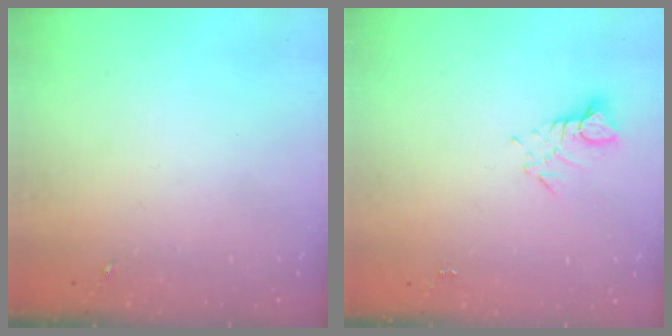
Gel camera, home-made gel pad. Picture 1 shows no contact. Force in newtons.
{"total": 3.5, "press": 3.5, "slide": 0.3}